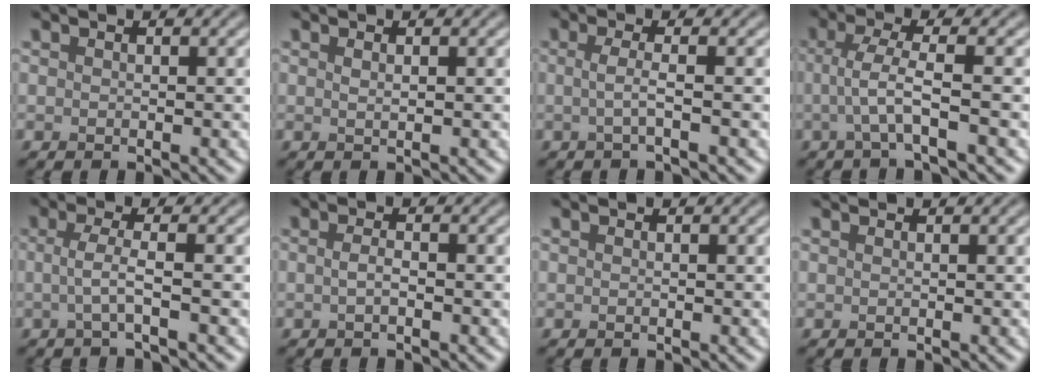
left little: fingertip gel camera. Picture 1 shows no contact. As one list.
[{"total": 0.7, "force": [0.1, 0.3, 0.7], "torque": [-0.005, 0.005, -0.001]}, {"total": 2.1, "force": [-0.7, 0.6, 1.9], "torque": [-0.030, -0.002, -0.019]}, {"total": 3.1, "force": [-0.7, 0.5, 3.0], "torque": [-0.058, -0.001, -0.014]}, {"total": 2.5, "force": [-0.7, 0.6, 2.3], "torque": [-0.044, -0.002, -0.018]}, {"total": 1.0, "force": [-0.6, 0.2, 0.8], "torque": [-0.015, -0.001, -0.012]}, {"total": 0.0}, {"total": 0.7, "force": [0.6, 0.0, 0.1], "torque": [-0.004, 0.001, 0.008]}]